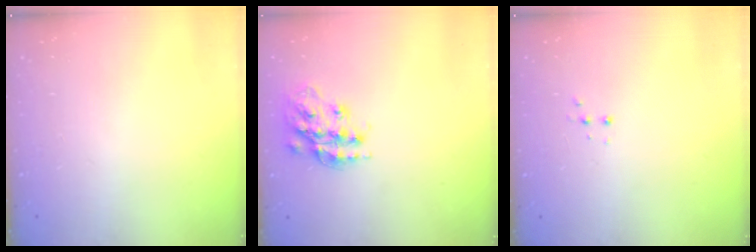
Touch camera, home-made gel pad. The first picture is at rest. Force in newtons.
{"total": 16.1, "press": 16.1, "slide": 1.2}
{"total": 3.0, "press": 2.9, "slide": 0.7}